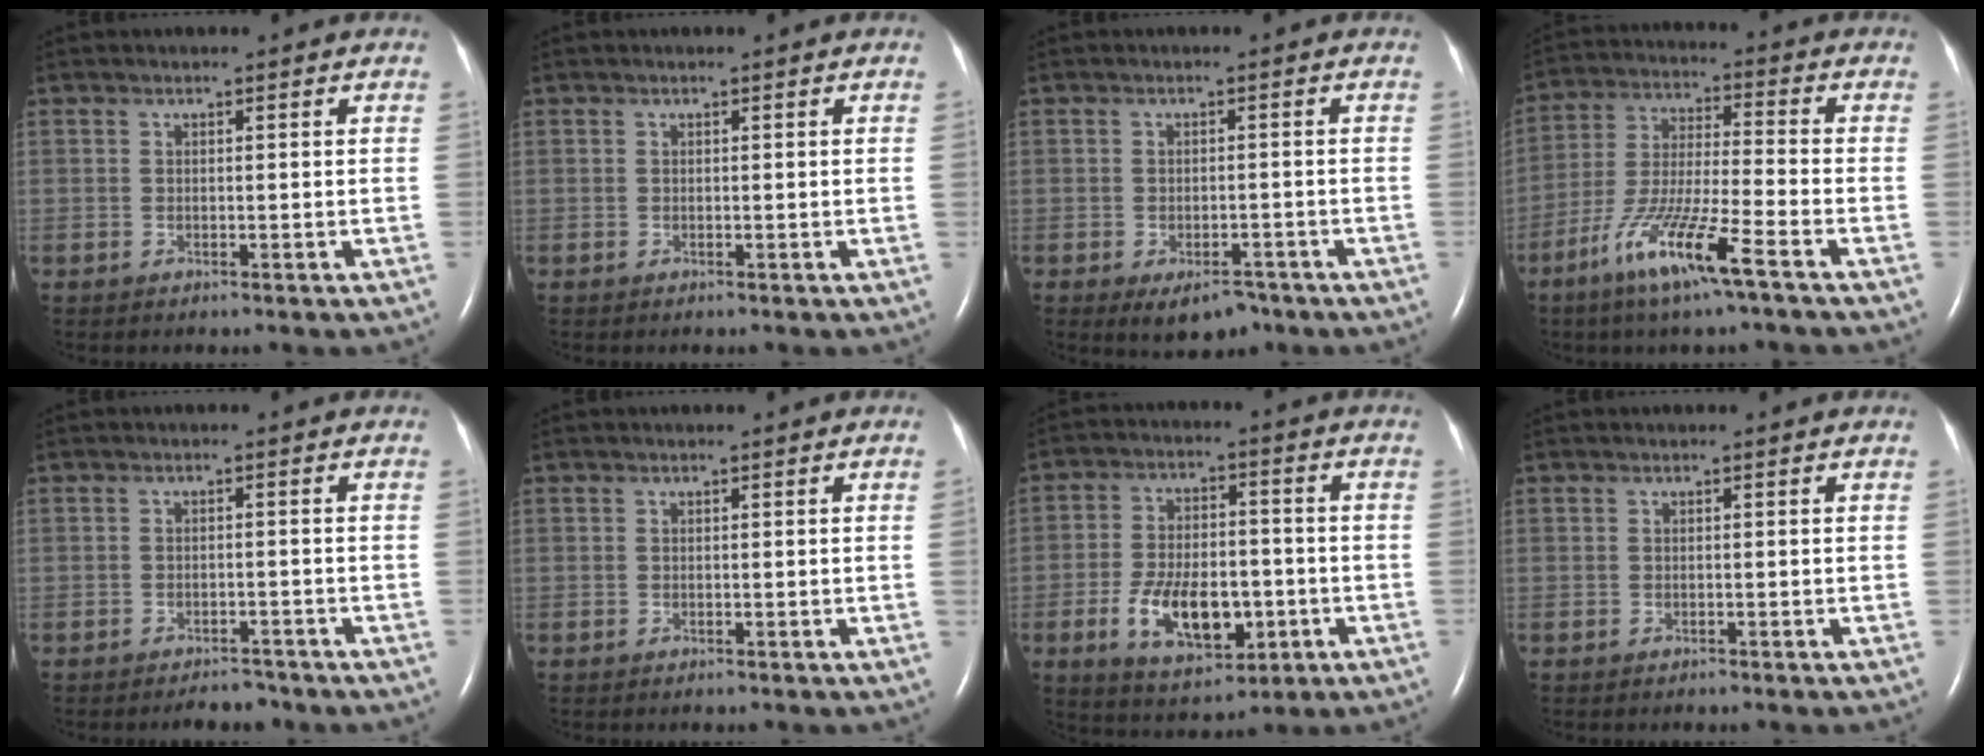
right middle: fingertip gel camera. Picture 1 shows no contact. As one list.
[{"total": 0.0}, {"total": 4.7, "force": [-3.1, 2.4, 2.6], "torque": [-0.036, -0.002, -0.037]}, {"total": 12.1, "force": [-7.1, 0.0, 9.8], "torque": [-0.204, -0.025, -0.140]}, {"total": 2.4, "force": [-2.1, 0.8, 0.6], "torque": [-0.013, -0.002, -0.027]}, {"total": 0.5, "force": [0.0, -0.2, 0.5], "torque": [-0.007, 0.000, -0.001]}, {"total": 8.4, "force": [-2.7, 5.0, 6.2], "torque": [-0.116, 0.004, -0.038]}, {"total": 0.0}]